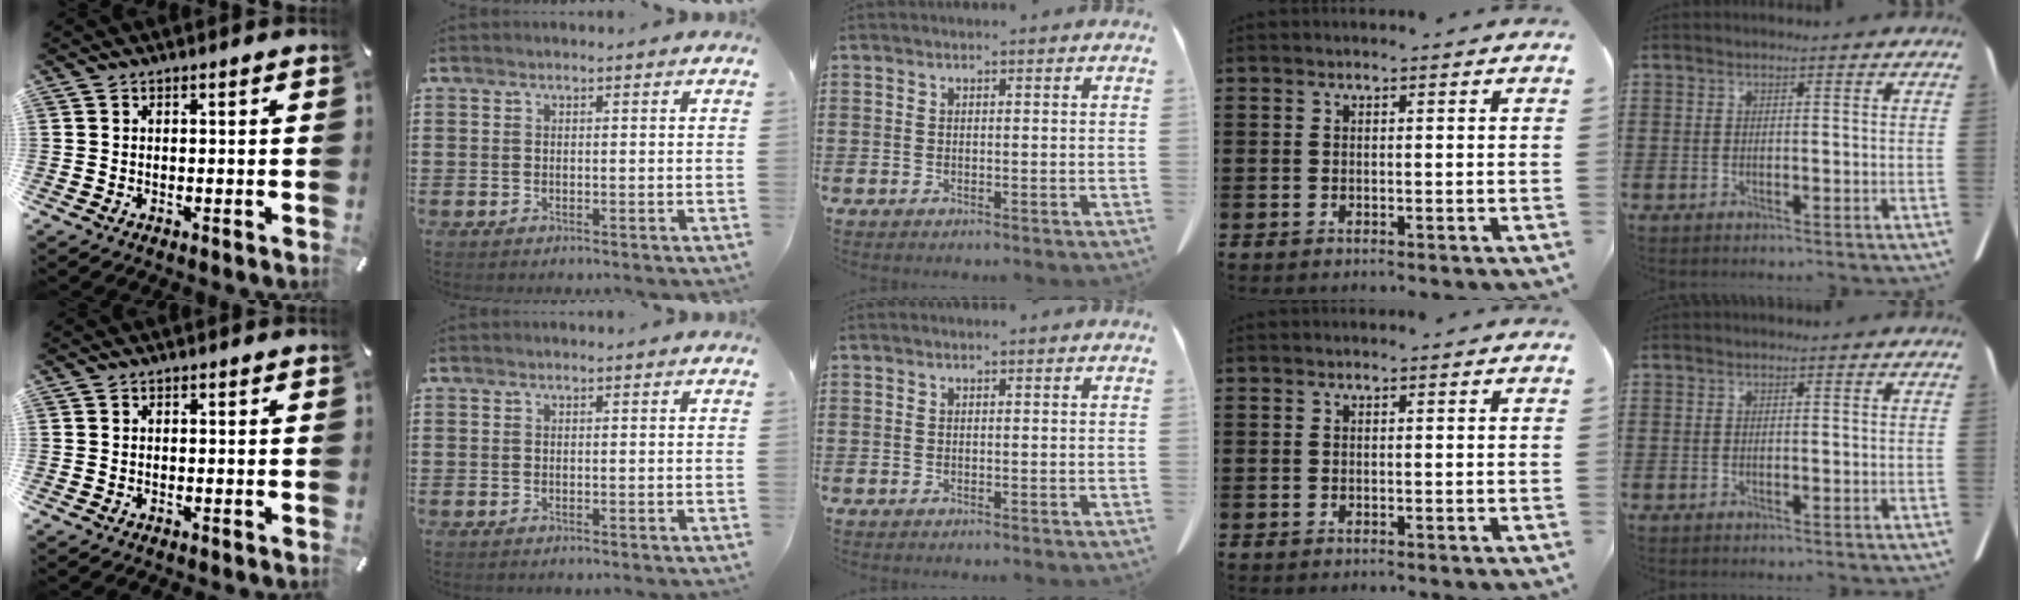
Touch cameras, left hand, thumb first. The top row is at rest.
{}